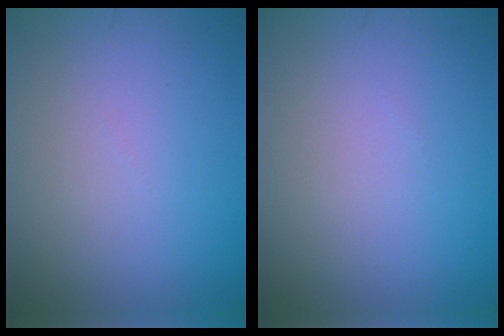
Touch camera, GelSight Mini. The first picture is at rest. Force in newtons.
{"total": 0.0}